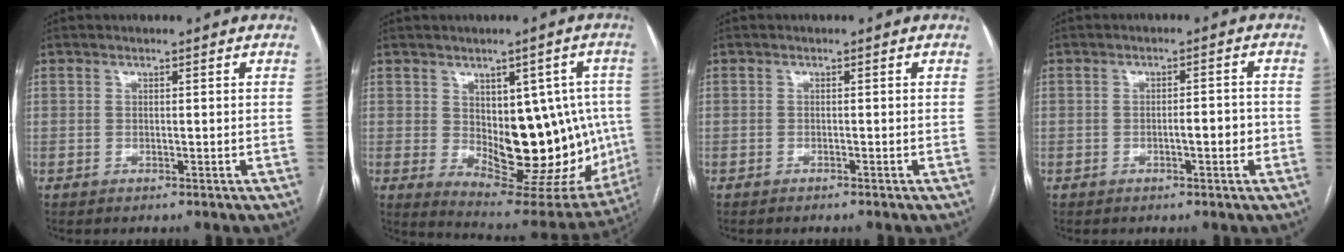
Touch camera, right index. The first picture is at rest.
{"total": 19.3, "force": [-0.7, 9.0, 17.0], "torque": [-0.210, 0.002, 0.021]}
{"total": 0.6, "force": [-0.5, 0.0, 0.3], "torque": [-0.007, 0.000, -0.011]}
{"total": 2.9, "force": [-0.9, 0.8, 2.7], "torque": [-0.038, 0.005, -0.012]}